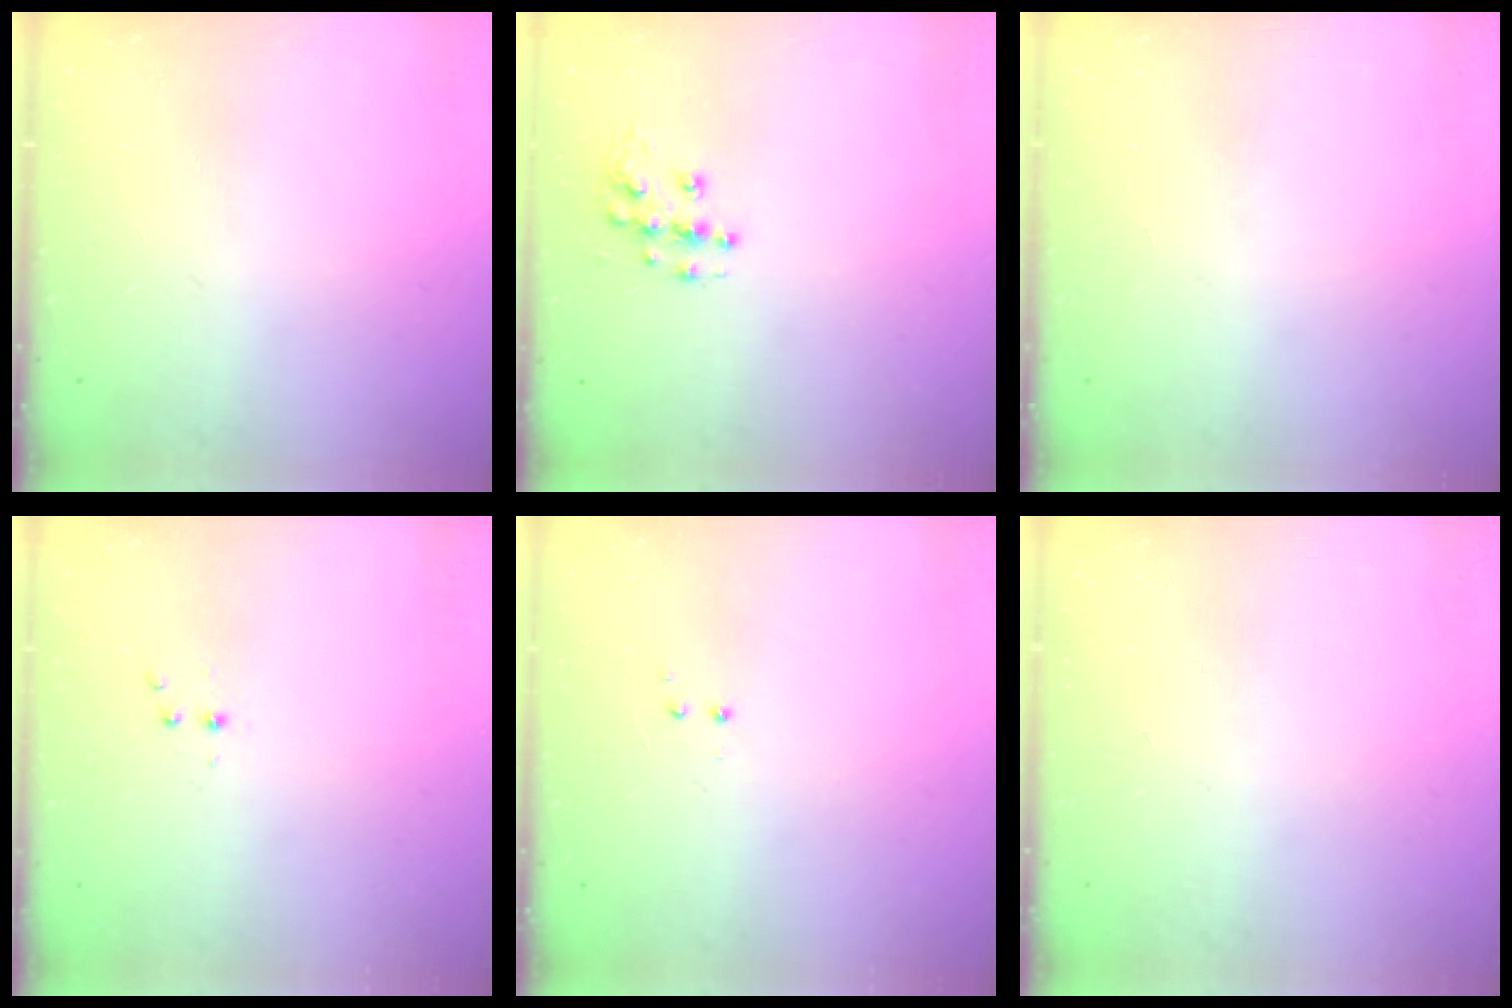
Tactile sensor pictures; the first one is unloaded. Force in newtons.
{"total": 8.3, "press": 8.3, "slide": 0.3}
{"total": 0.0}
{"total": 2.3, "press": 2.1, "slide": 0.9}
{"total": 1.2, "press": 1.1, "slide": 0.6}
{"total": 0.0}